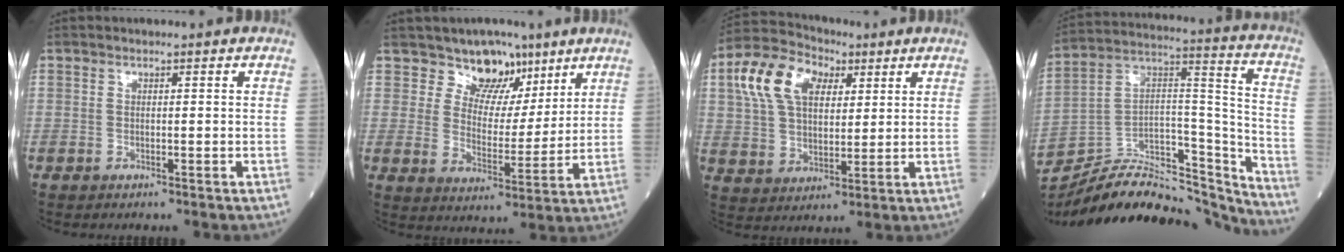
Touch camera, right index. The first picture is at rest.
{"total": 7.7, "force": [5.7, 4.7, 2.1], "torque": [-0.022, -0.006, 0.096]}
{"total": 12.5, "force": [4.8, 7.7, 8.7], "torque": [-0.191, 0.042, 0.087]}
{"total": 25.6, "force": [-23.3, 5.7, 8.9], "torque": [-0.139, 0.038, -0.365]}